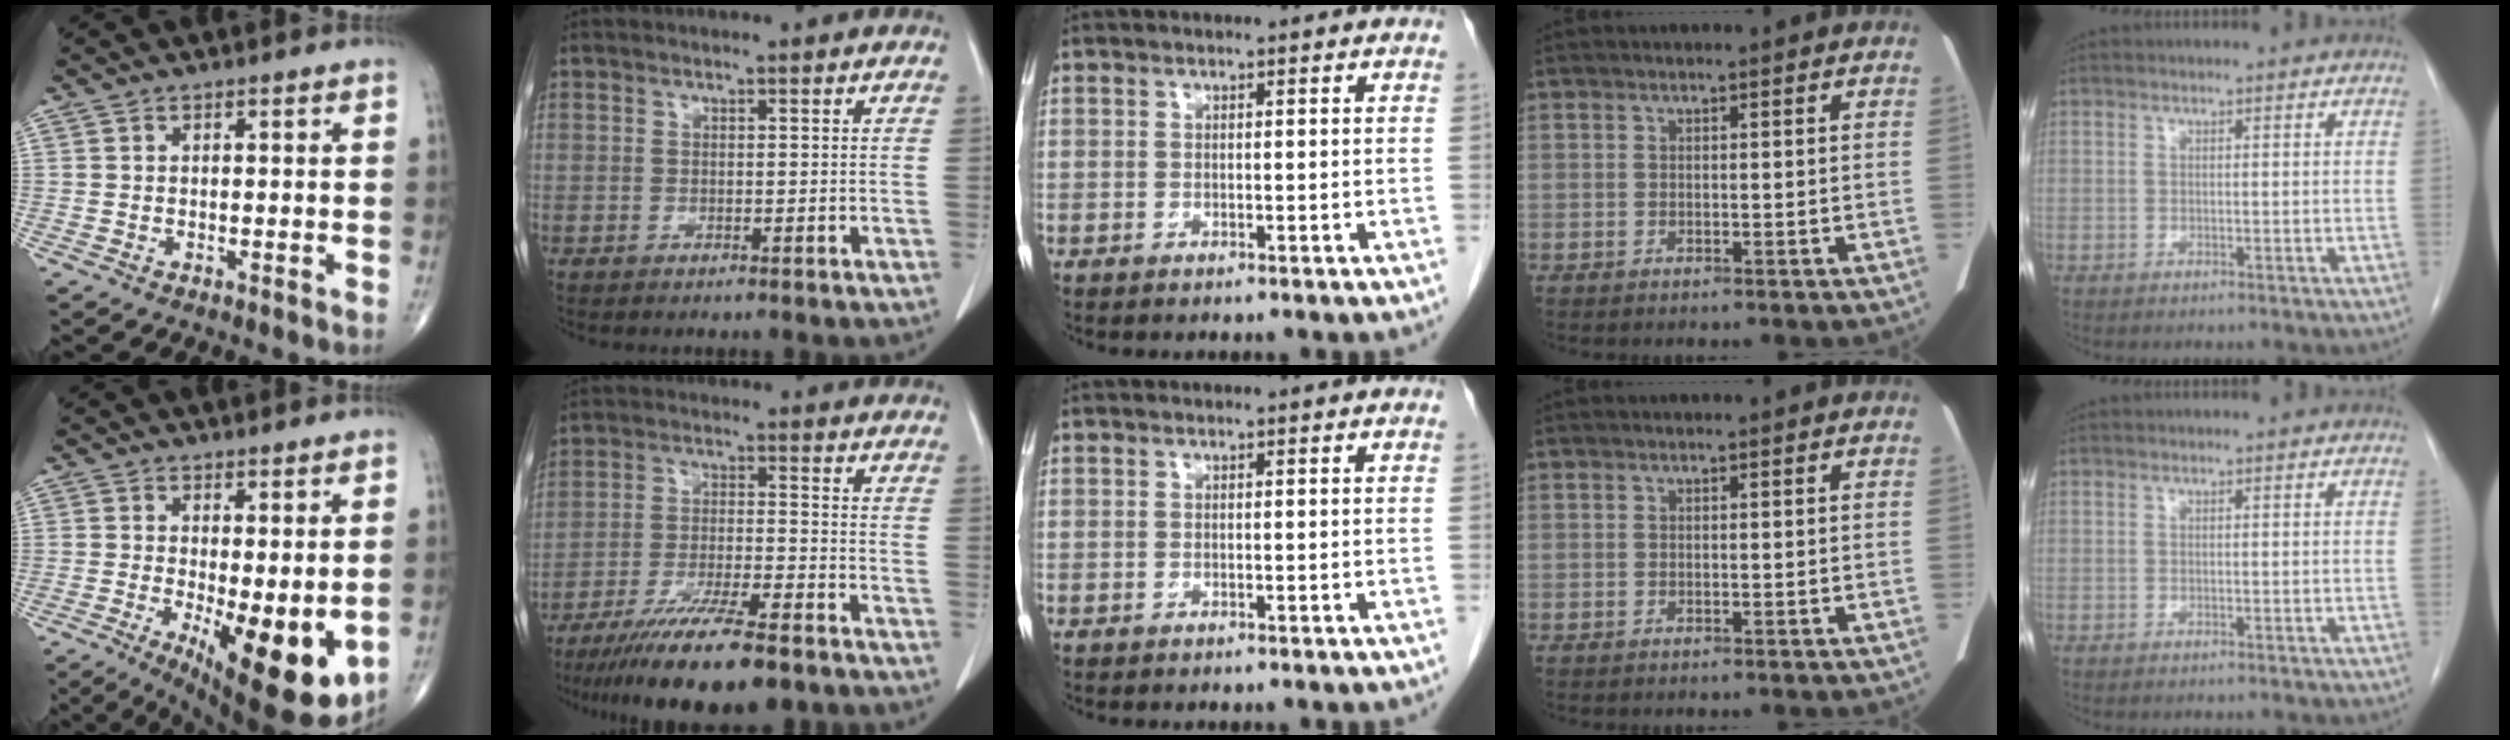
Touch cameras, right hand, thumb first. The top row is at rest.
{"thumb": {"total": 14.1, "force": [-2.8, 5.0, 12.9], "torque": [-0.184, -0.031, -0.025]}, "index": {"total": 15.7, "force": [-12.2, 1.9, 9.8], "torque": [-0.159, -0.035, -0.199]}}